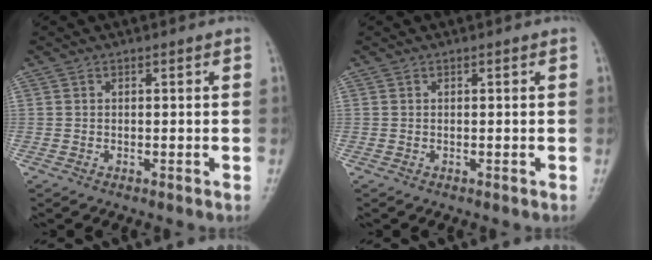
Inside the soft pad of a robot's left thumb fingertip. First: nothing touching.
{"total": 0.0}